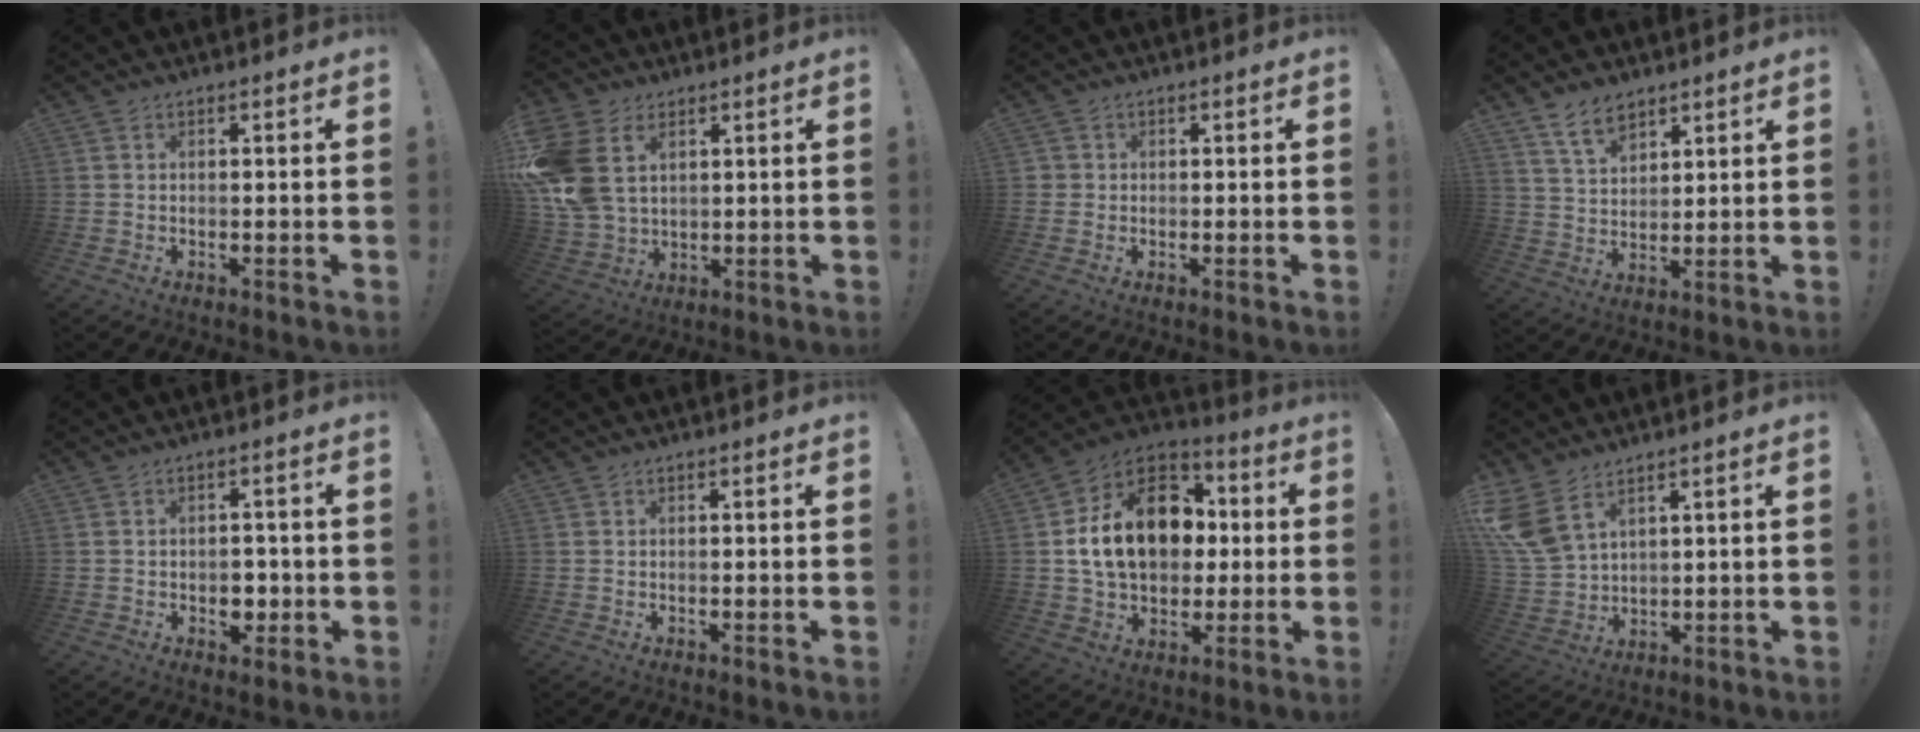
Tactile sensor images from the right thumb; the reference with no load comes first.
{"total": 15.5, "force": [4.9, 11.3, 9.4], "torque": [-0.198, -0.019, 0.096]}
{"total": 1.4, "force": [0.0, 1.4, 0.2], "torque": [-0.009, 0.005, 0.001]}
{"total": 7.1, "force": [5.4, 3.7, 2.8], "torque": [-0.047, -0.028, 0.101]}
{"total": 5.0, "force": [-1.1, 3.9, 2.9], "torque": [-0.018, 0.002, -0.021]}
{"total": 0.0}
{"total": 20.8, "force": [2.6, 15.0, 14.1], "torque": [-0.213, 0.016, 0.060]}
{"total": 10.4, "force": [6.3, 5.5, 6.1], "torque": [-0.139, -0.031, 0.126]}